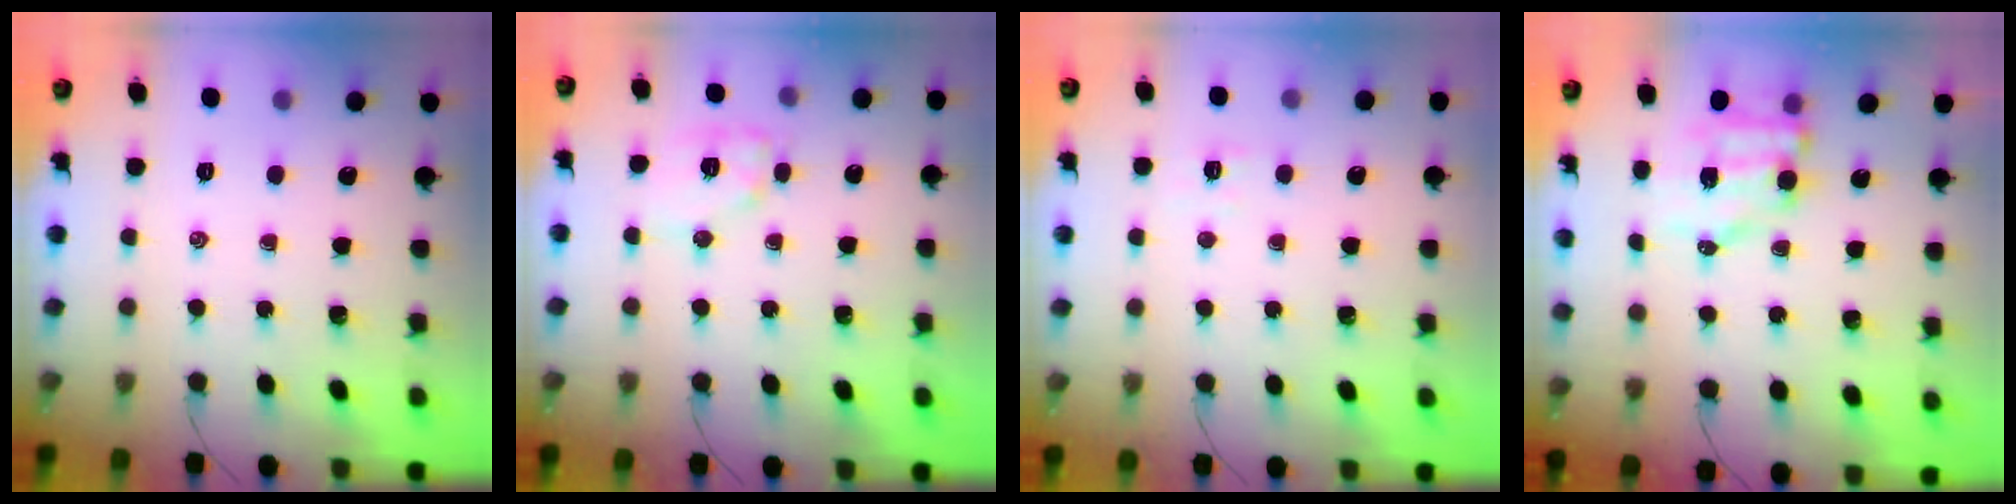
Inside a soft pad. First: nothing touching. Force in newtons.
{"total": 9.5, "press": 9.5, "slide": 0.2}
{"total": 2.8, "press": 2.7, "slide": 0.8}
{"total": 7.4, "press": 7.3, "slide": 1.0}